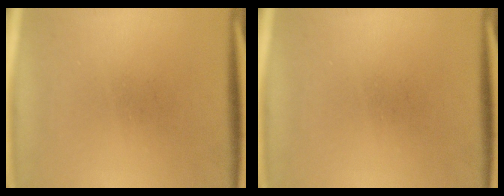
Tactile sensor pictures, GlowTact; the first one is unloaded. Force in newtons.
{"total": 0.0}